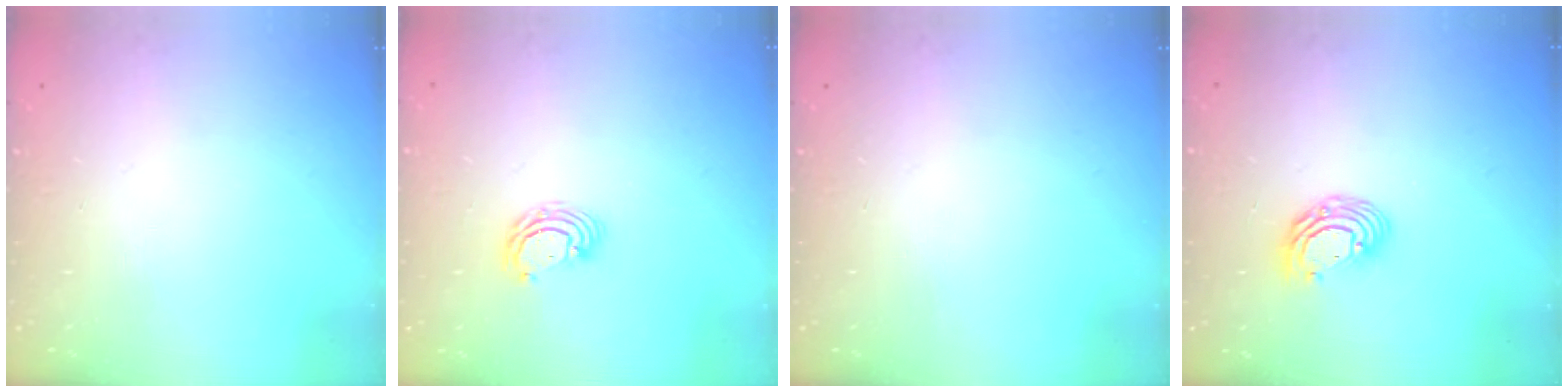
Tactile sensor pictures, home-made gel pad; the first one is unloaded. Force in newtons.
{"total": 4.9, "press": 4.9, "slide": 0.2}
{"total": 0.0}
{"total": 8.7, "press": 8.6, "slide": 1.3}